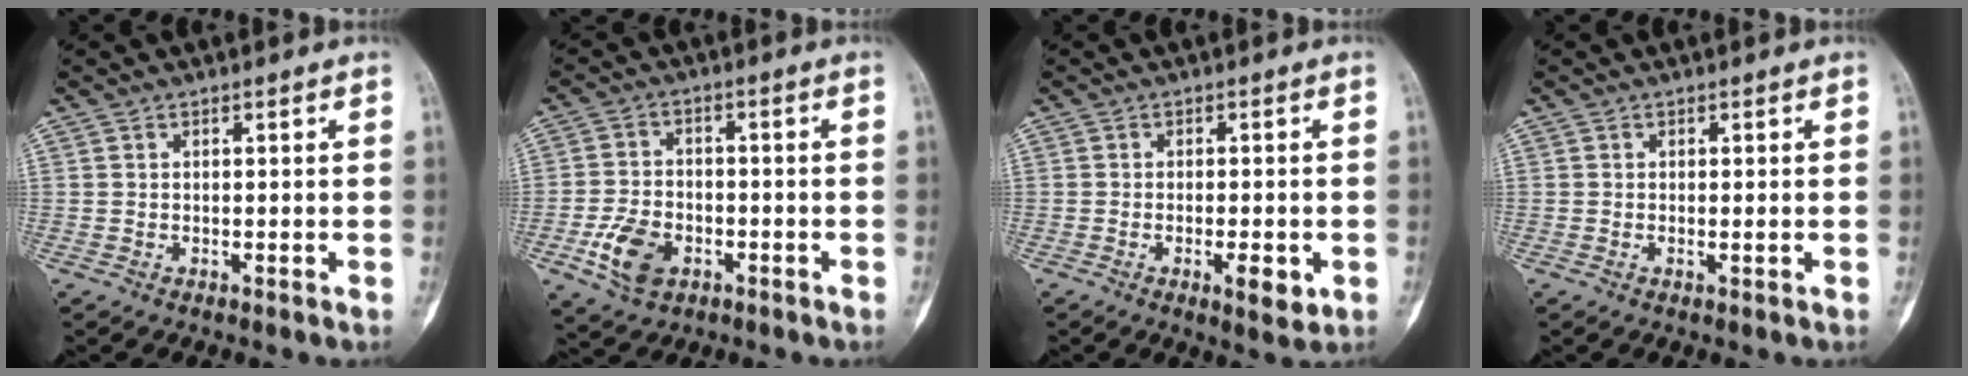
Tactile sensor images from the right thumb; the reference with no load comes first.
{"total": 8.3, "force": [-3.4, 5.4, 5.3], "torque": [-0.095, 0.012, -0.060]}
{"total": 4.9, "force": [-1.6, 1.7, 4.3], "torque": [-0.056, -0.003, -0.018]}
{"total": 0.6, "force": [0.0, 0.1, 0.6], "torque": [-0.010, -0.002, -0.001]}